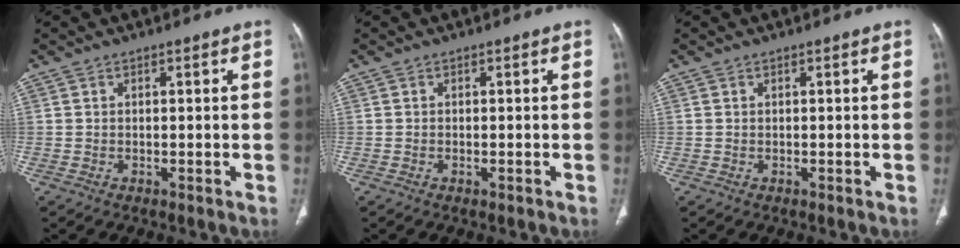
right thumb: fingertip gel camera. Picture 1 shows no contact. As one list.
[{"total": 0.5, "force": [-0.2, 0.3, 0.4], "torque": [-0.011, 0.003, -0.002]}, {"total": 0.0}]